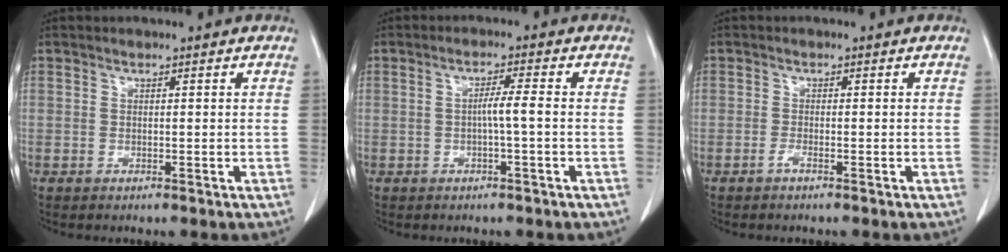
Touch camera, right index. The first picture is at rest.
{"total": 2.8, "force": [-0.4, -0.3, 2.7], "torque": [-0.043, 0.002, -0.008]}
{"total": 0.9, "force": [-0.7, -0.1, 0.6], "torque": [-0.009, 0.001, -0.014]}